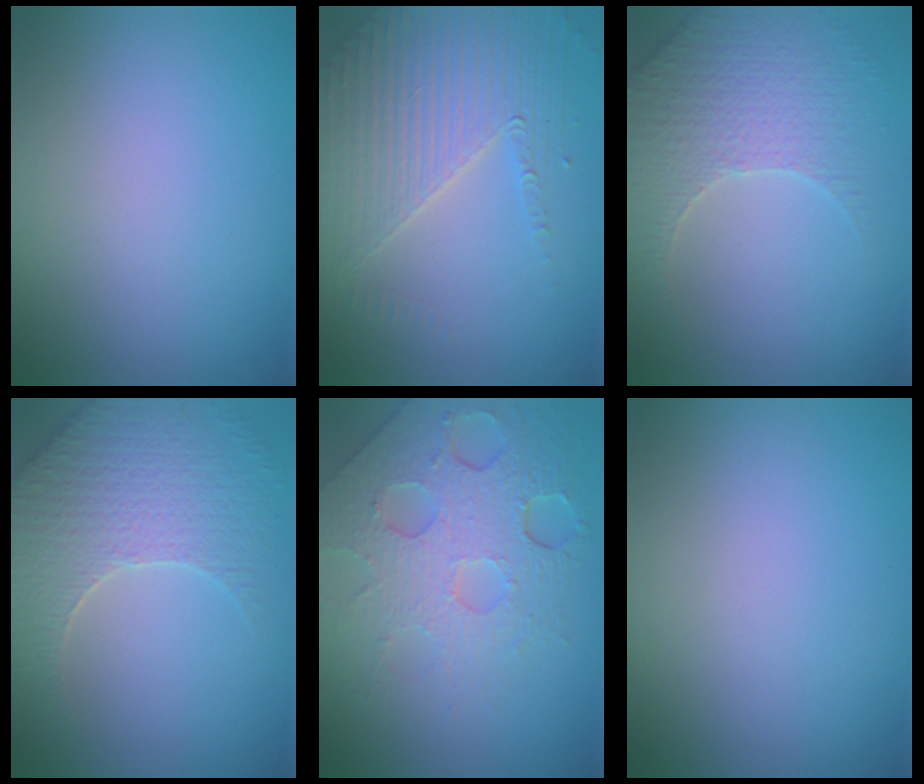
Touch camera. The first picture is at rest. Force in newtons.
{"total": 4.2, "press": 3.9, "slide": 1.4}
{"total": 3.8, "press": 3.7, "slide": 0.9}
{"total": 5.1, "press": 4.6, "slide": 2.1}
{"total": 7.9, "press": 5.3, "slide": 5.9}
{"total": 0.0}